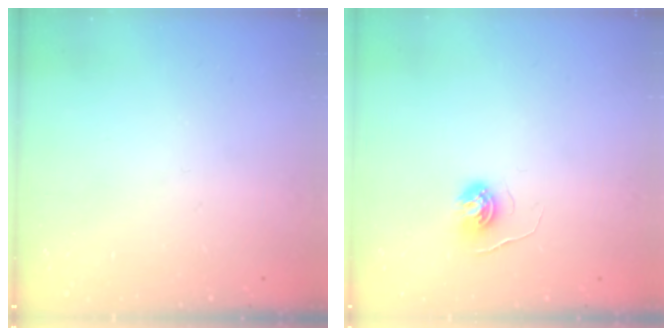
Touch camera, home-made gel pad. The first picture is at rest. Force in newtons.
{"total": 5.0, "press": 5.0, "slide": 0.4}